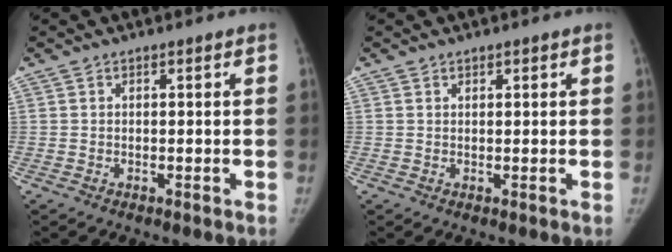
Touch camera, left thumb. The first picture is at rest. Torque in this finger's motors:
{"motor_torque": [-0.38, -0.32, -0.17, 0.23, -0.05]}